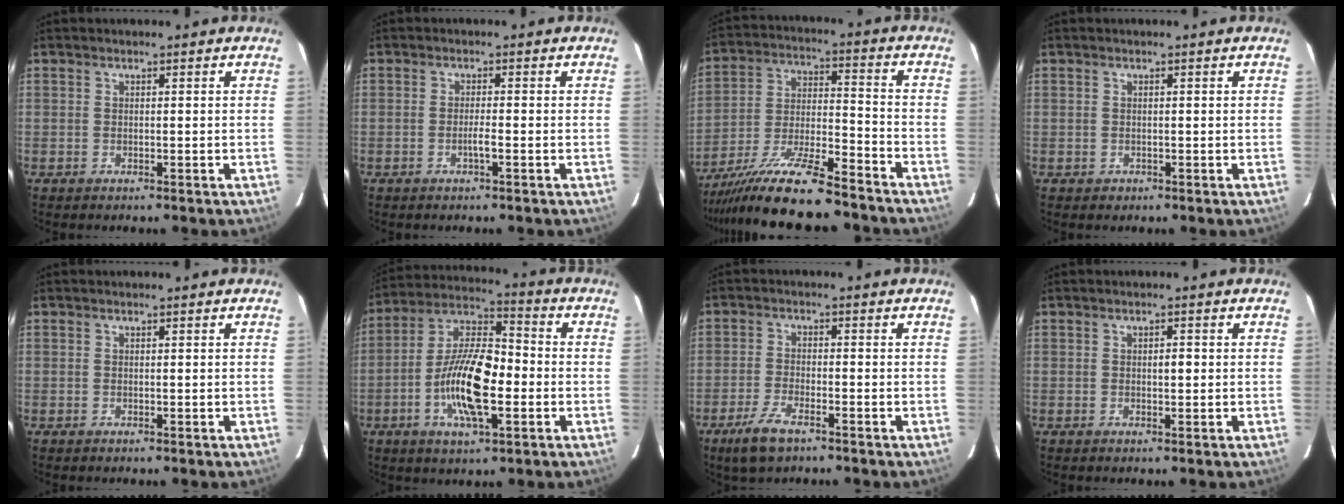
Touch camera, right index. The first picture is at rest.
{"total": 1.7, "force": [-0.7, 0.0, 1.6], "torque": [-0.031, 0.000, -0.014]}
{"total": 16.8, "force": [-14.1, 1.5, 9.1], "torque": [-0.182, -0.017, -0.250]}
{"total": 0.8, "force": [-0.2, 0.8, 0.0], "torque": [0.000, 0.004, -0.002]}
{"total": 0.0}
{"total": 14.7, "force": [-3.4, 4.4, 13.6], "torque": [-0.267, 0.010, -0.062]}
{"total": 5.5, "force": [-3.7, 1.5, 3.7], "torque": [-0.086, -0.008, -0.065]}
{"total": 1.2, "force": [0.0, 0.5, 1.1], "torque": [-0.017, 0.002, 0.001]}